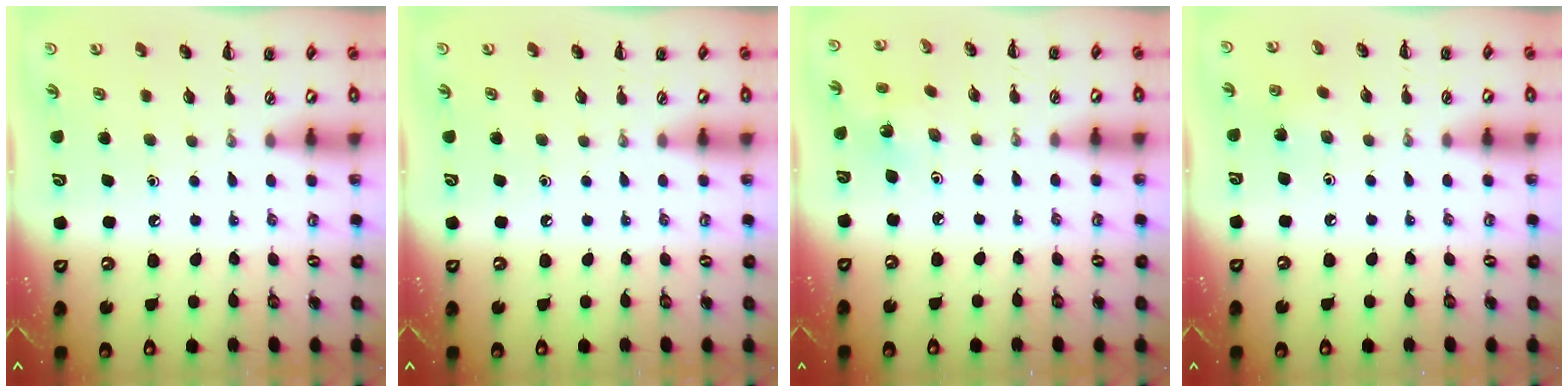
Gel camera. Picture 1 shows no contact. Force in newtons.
{"total": 0.0}
{"total": 1.5, "press": 1.4, "slide": 0.5}
{"total": 1.7, "press": 1.5, "slide": 0.7}